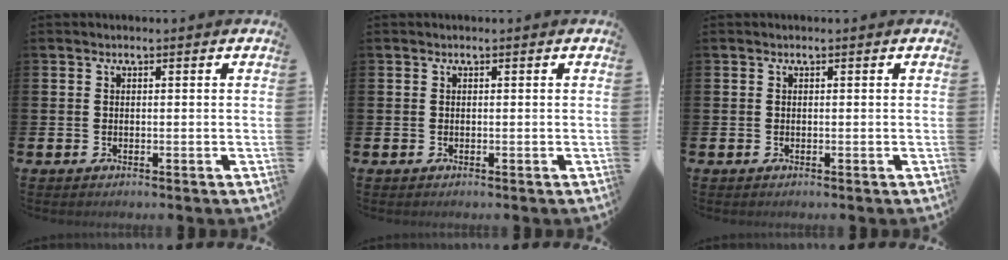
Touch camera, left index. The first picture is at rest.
{"total": 0.0}
{"total": 0.0}